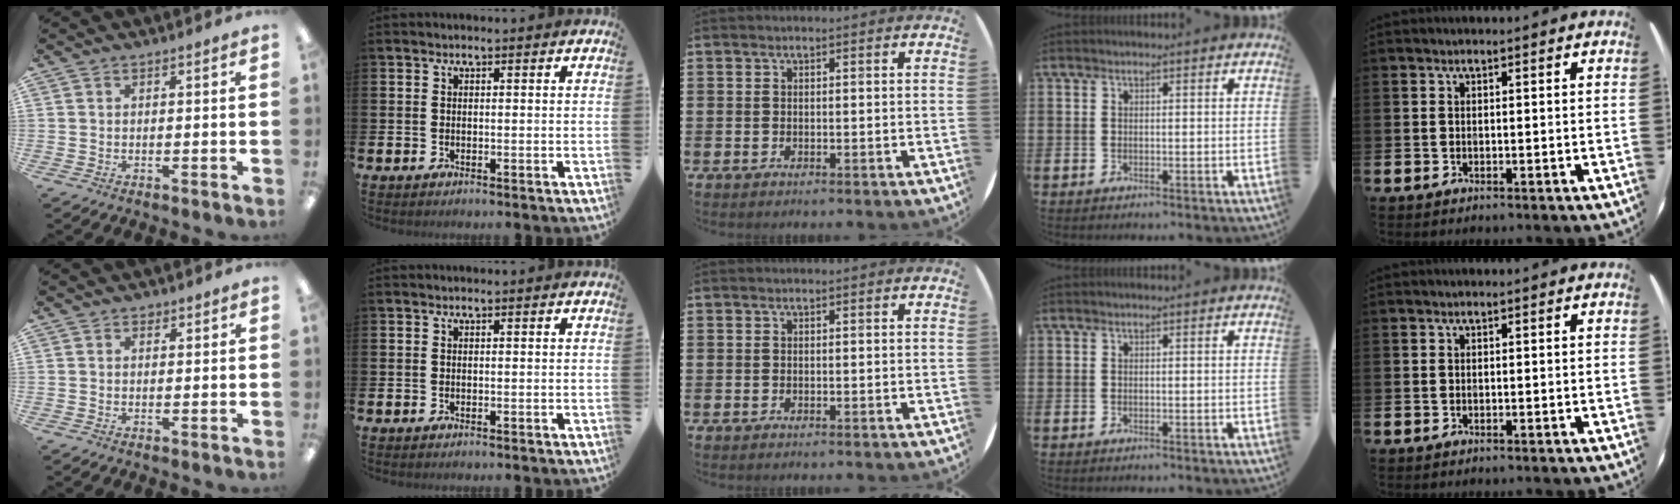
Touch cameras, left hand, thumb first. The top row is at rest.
{"thumb": {"total": 1.2, "force": [0.9, 0.8, 0.3], "torque": [0.003, -0.002, 0.014]}}